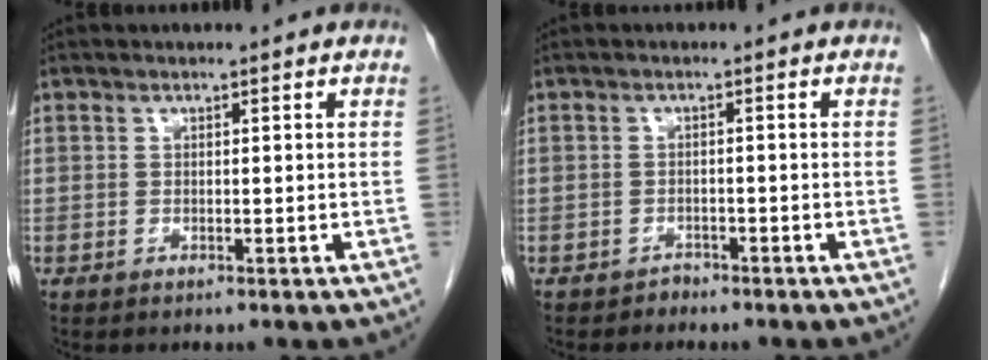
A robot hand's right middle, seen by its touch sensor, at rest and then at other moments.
{"total": 1.2, "force": [-1.0, 0.5, -0.1], "torque": [0.001, 0.002, -0.021]}